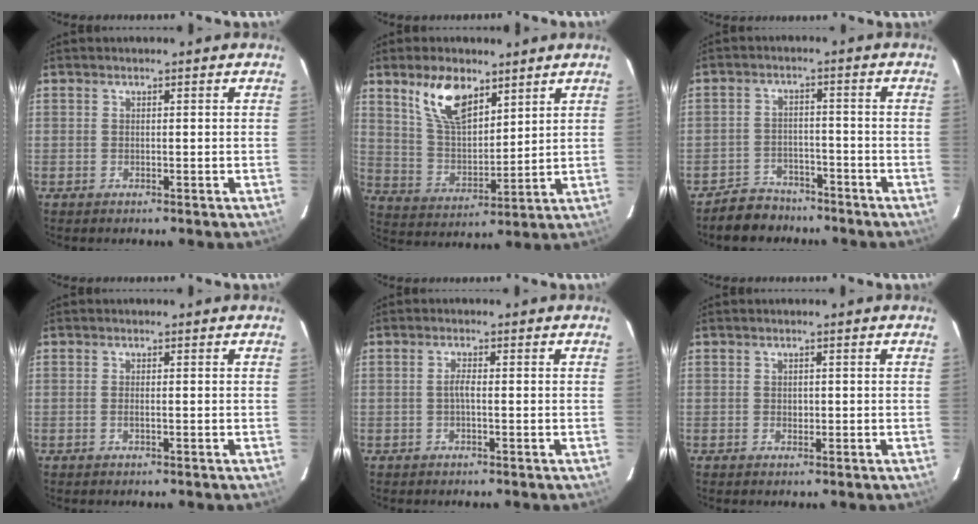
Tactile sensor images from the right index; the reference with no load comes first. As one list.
[{"total": 11.6, "force": [7.2, 5.5, 7.3], "torque": [-0.134, 0.010, 0.146]}, {"total": 6.7, "force": [-5.5, 3.8, 0.6], "torque": [-0.029, 0.022, -0.081]}, {"total": 0.9, "force": [-0.4, 0.0, 0.8], "torque": [-0.013, 0.004, -0.009]}, {"total": 1.5, "force": [-0.3, 0.2, 1.4], "torque": [-0.028, 0.005, -0.009]}, {"total": 0.9, "force": [-0.2, 0.8, 0.4], "torque": [-0.003, 0.003, -0.001]}]